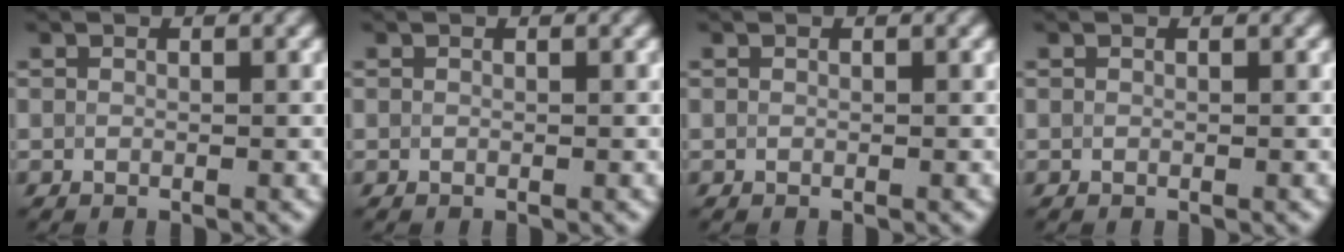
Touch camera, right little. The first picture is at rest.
{"total": 0.0}
{"total": 0.0}
{"total": 0.0}